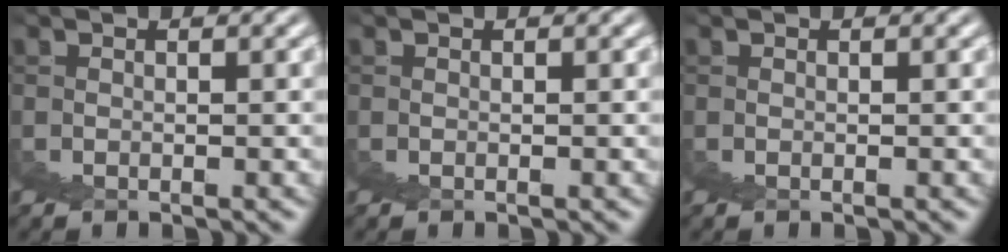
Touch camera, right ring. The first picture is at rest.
{"total": 0.0}
{"total": 0.0}